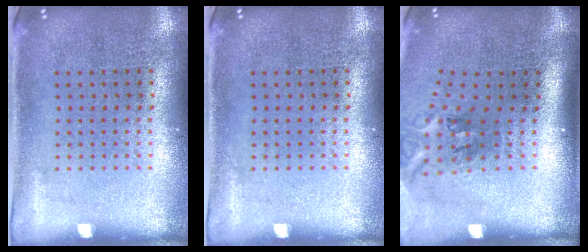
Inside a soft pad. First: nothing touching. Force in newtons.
{"total": 0.0}
{"total": 2.2, "press": 1.3, "slide": 1.7}